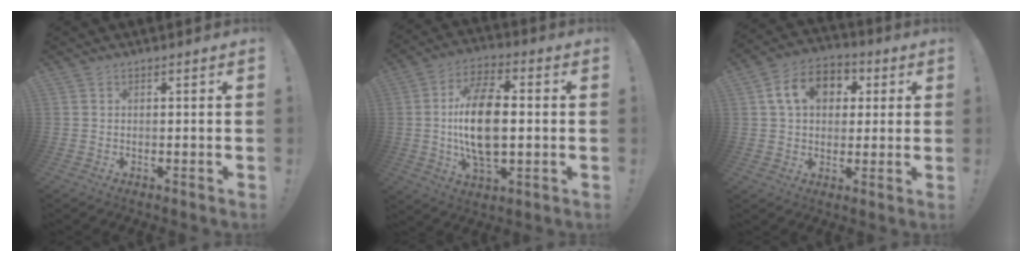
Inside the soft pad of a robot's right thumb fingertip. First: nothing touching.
{"total": 16.6, "force": [-0.1, 9.1, 13.9], "torque": [-0.260, 0.003, -0.006]}
{"total": 13.2, "force": [3.8, 10.1, 7.6], "torque": [-0.118, 0.009, 0.076]}